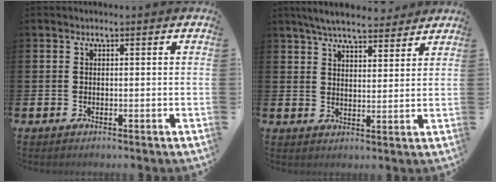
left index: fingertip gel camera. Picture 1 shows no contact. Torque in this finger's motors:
{"motor_torque": [1.01, -1.13, 0.70, 0.21]}